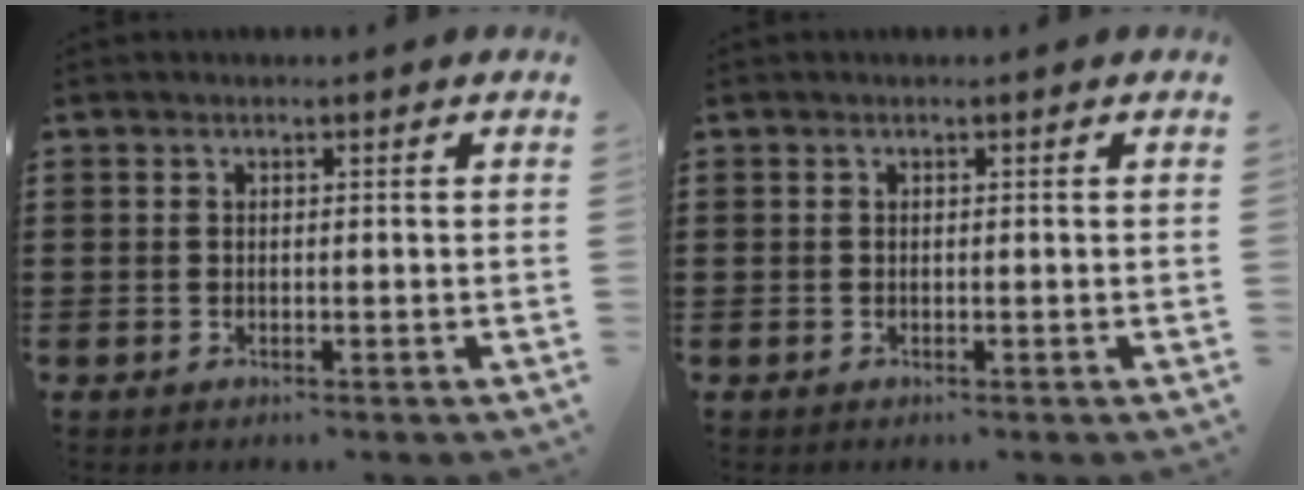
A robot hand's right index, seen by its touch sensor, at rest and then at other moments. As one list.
[{"total": 0.0}]